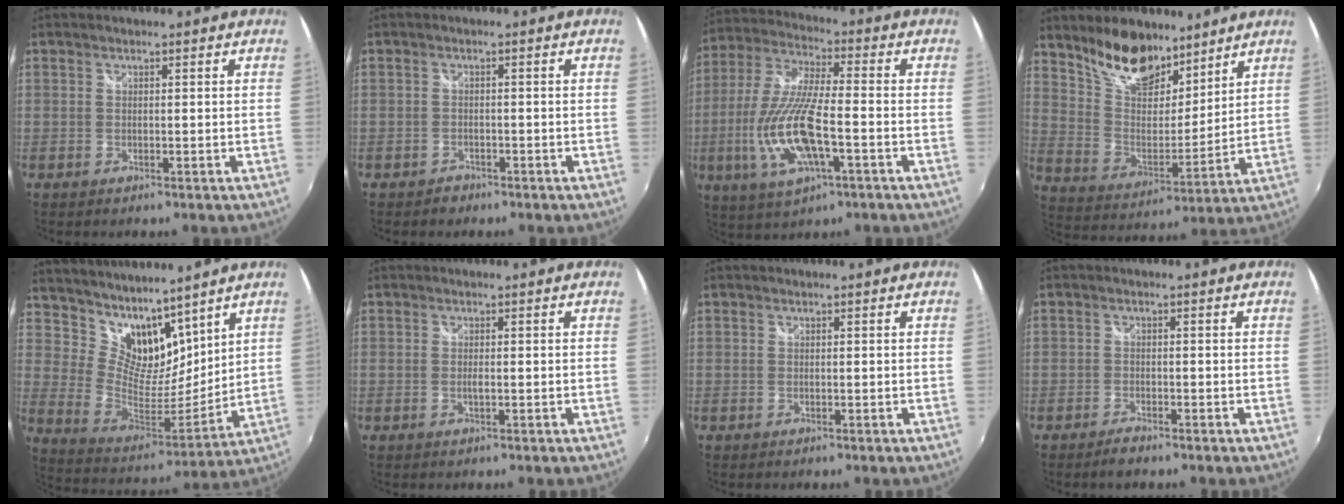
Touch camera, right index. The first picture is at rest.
{"total": 2.0, "force": [-1.4, 1.5, 0.1], "torque": [-0.007, 0.003, -0.019]}
{"total": 16.1, "force": [-4.8, 4.8, 14.6], "torque": [-0.308, -0.015, -0.090]}
{"total": 14.7, "force": [10.9, 7.0, 6.9], "torque": [-0.142, 0.017, 0.206]}
{"total": 13.9, "force": [10.8, 6.9, 5.4], "torque": [-0.110, -0.009, 0.209]}
{"total": 1.2, "force": [-0.3, 0.1, 1.1], "torque": [-0.022, -0.001, -0.006]}
{"total": 0.0}
{"total": 1.8, "force": [-1.6, 0.4, 0.8], "torque": [-0.020, -0.002, -0.030]}